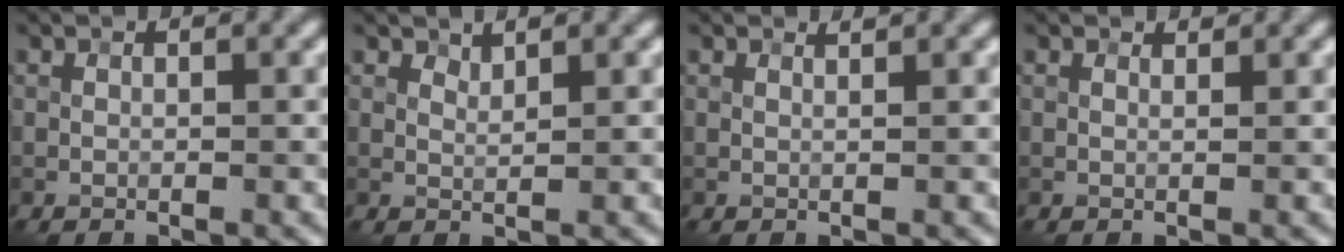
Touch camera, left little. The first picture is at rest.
{"total": 1.1, "force": [1.0, 0.1, 0.4], "torque": [-0.011, -0.001, 0.018]}
{"total": 1.3, "force": [1.0, 0.3, 0.6], "torque": [-0.004, -0.003, 0.002]}
{"total": 1.2, "force": [1.2, 0.2, 0.4], "torque": [-0.012, -0.005, 0.009]}